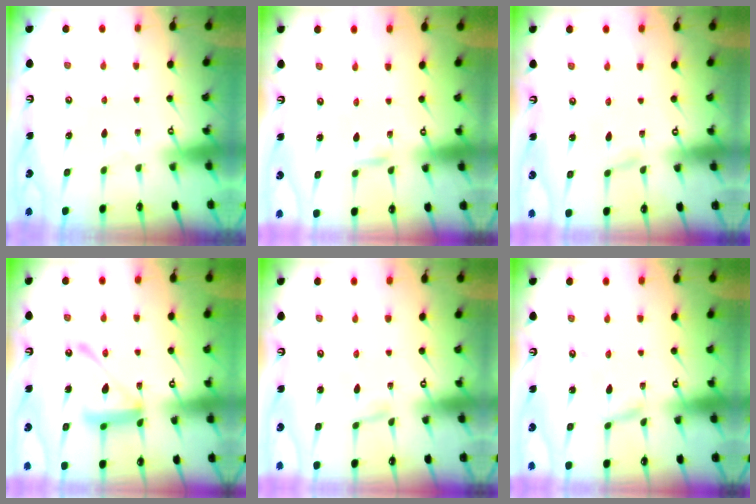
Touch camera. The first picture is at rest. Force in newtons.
{"total": 1.9, "press": 1.9, "slide": 0.1}
{"total": 2.1, "press": 2.0, "slide": 0.2}
{"total": 14.9, "press": 14.8, "slide": 1.3}
{"total": 2.3, "press": 2.3, "slide": 0.3}
{"total": 2.3, "press": 2.3, "slide": 0.1}